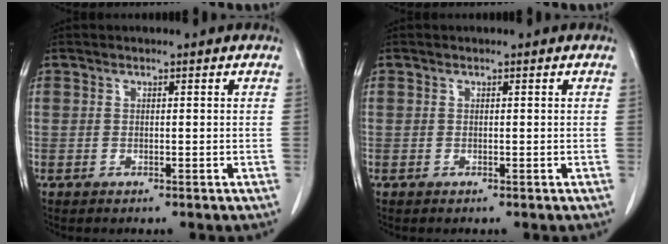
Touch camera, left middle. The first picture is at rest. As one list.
[{"total": 0.0}]